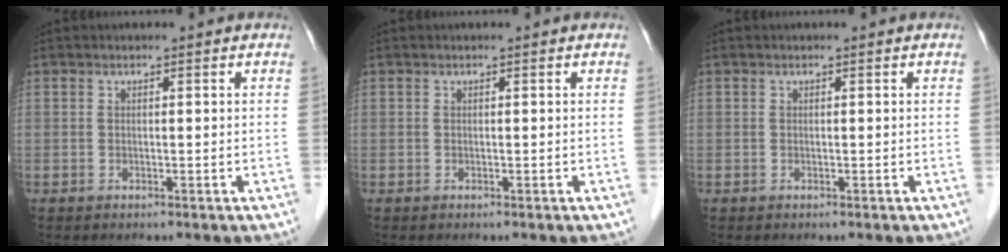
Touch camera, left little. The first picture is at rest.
{"total": 0.0}
{"total": 0.0}